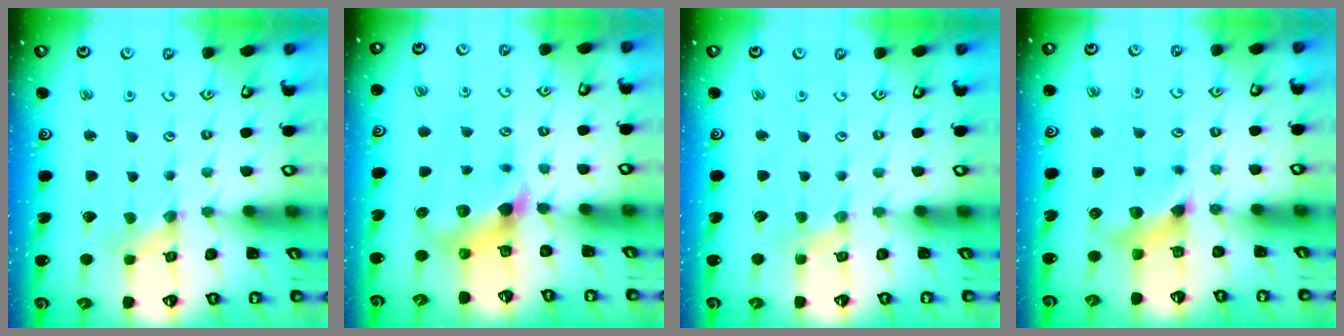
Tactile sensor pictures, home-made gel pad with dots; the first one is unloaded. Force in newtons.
{"total": 5.3, "press": 5.3, "slide": 0.5}
{"total": 1.7, "press": 1.7, "slide": 0.3}
{"total": 6.4, "press": 6.4, "slide": 0.7}